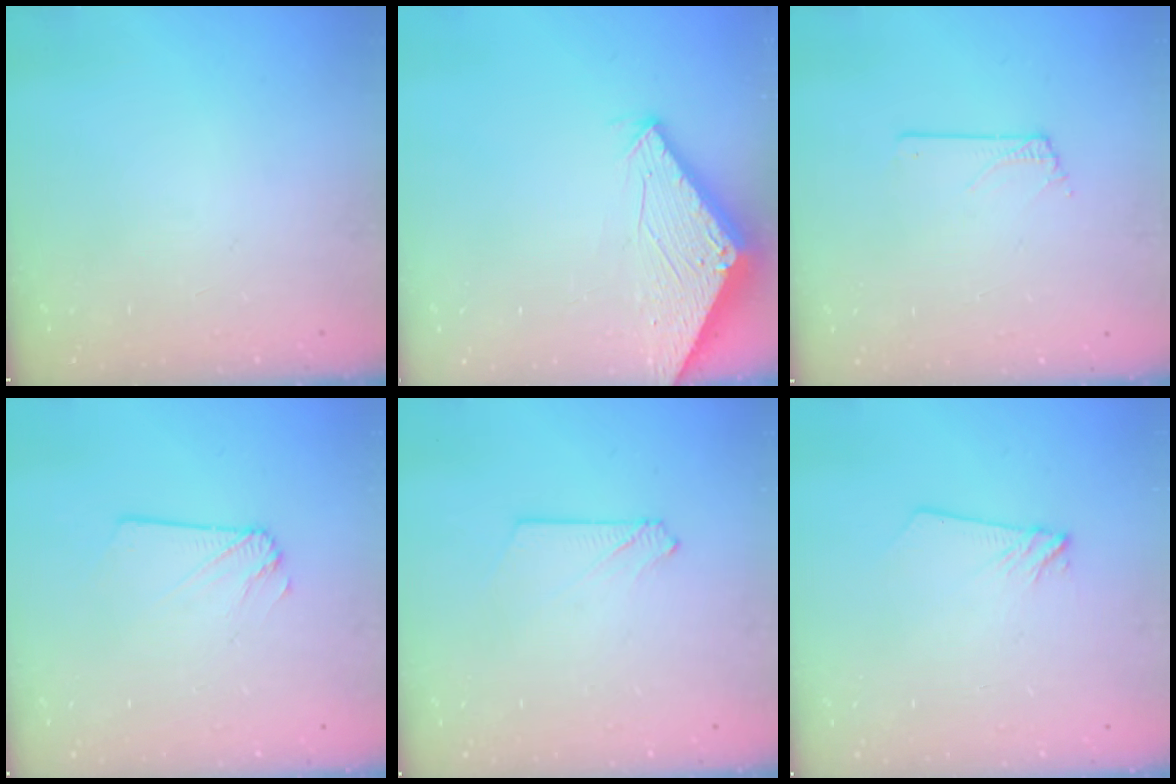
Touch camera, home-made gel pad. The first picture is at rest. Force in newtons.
{"total": 2.9, "press": 2.9, "slide": 0.2}
{"total": 0.0}
{"total": 2.3, "press": 2.3, "slide": 0.2}
{"total": 2.9, "press": 2.9, "slide": 0.4}
{"total": 4.8, "press": 4.8, "slide": 0.3}